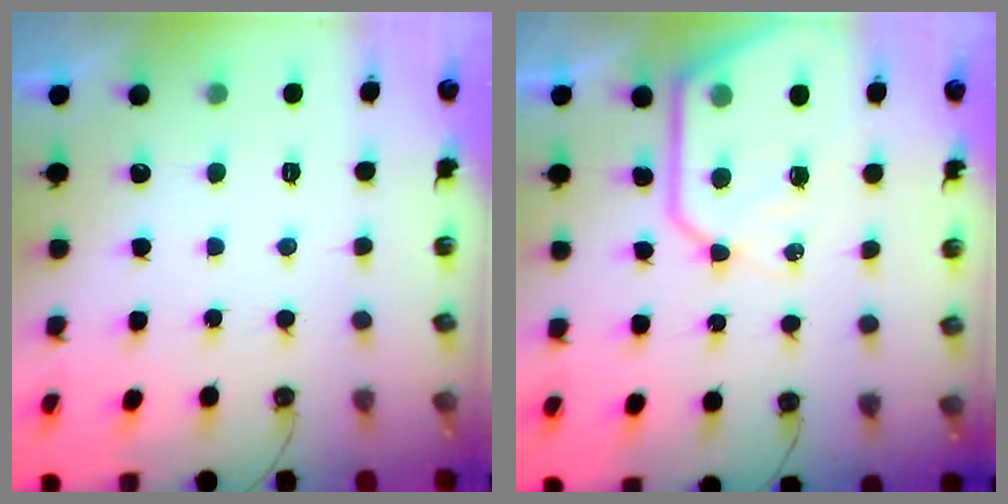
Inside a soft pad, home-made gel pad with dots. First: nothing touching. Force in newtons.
{"total": 13.9, "press": 13.8, "slide": 1.4}